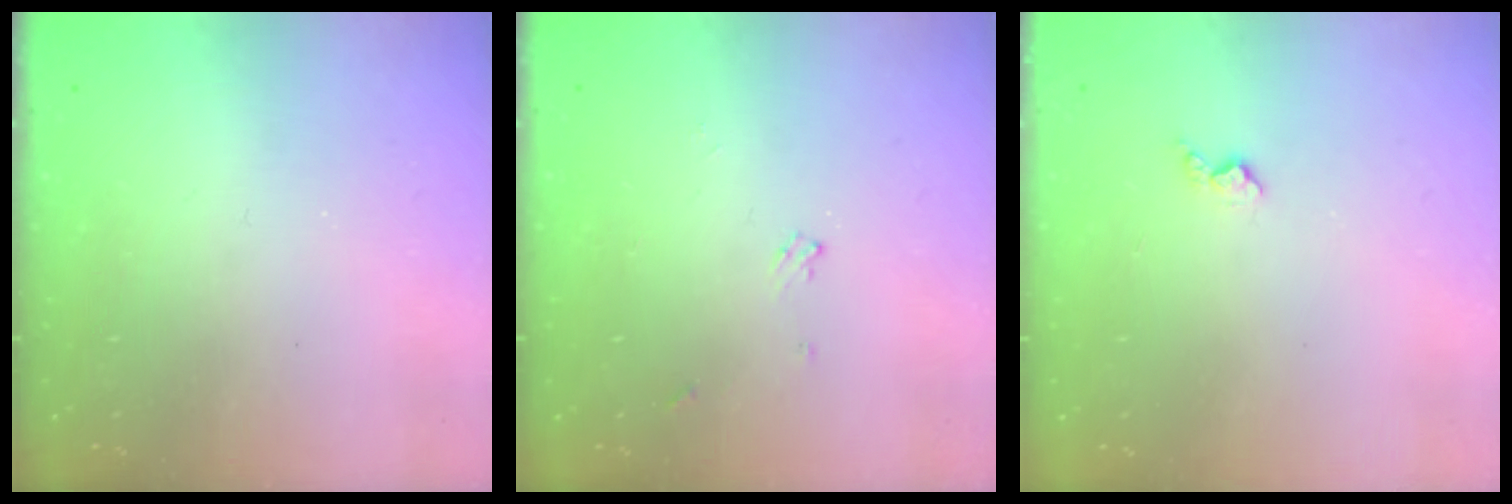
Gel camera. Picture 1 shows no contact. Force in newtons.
{"total": 3.9, "press": 3.9, "slide": 0.2}
{"total": 3.0, "press": 3.0, "slide": 0.5}